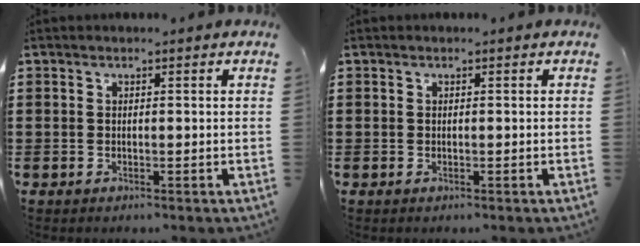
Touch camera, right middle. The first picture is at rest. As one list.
[{"total": 0.0}]